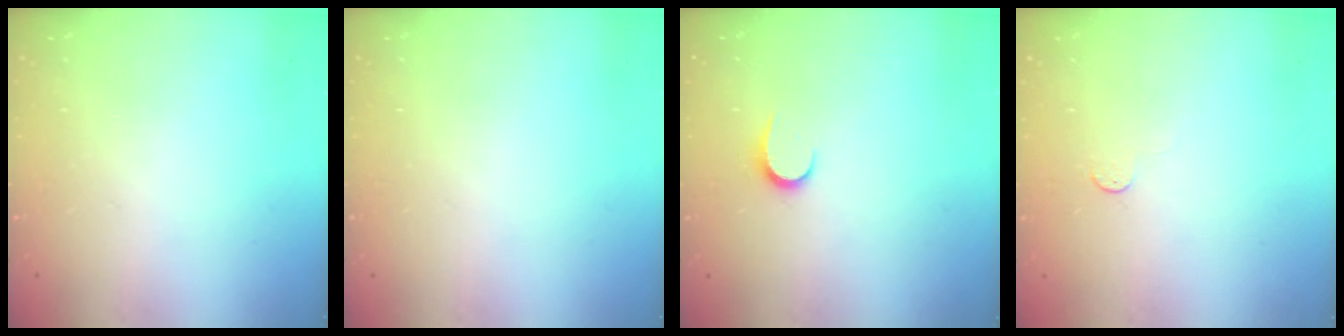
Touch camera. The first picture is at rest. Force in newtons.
{"total": 0.0}
{"total": 5.7, "press": 5.7, "slide": 0.6}
{"total": 2.8, "press": 2.8, "slide": 0.4}